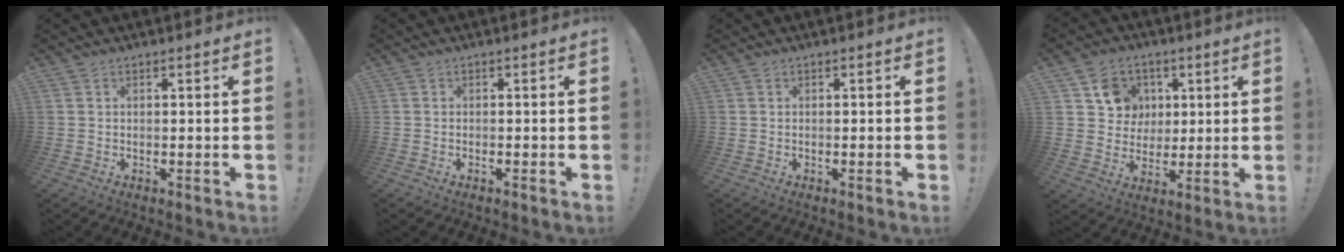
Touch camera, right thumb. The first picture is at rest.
{"total": 0.6, "force": [-0.5, 0.0, 0.3], "torque": [-0.006, 0.000, -0.009]}
{"total": 0.5, "force": [-0.4, -0.2, 0.3], "torque": [-0.010, 0.000, -0.006]}
{"total": 10.6, "force": [4.1, 9.4, 2.5], "torque": [-0.030, -0.023, 0.086]}